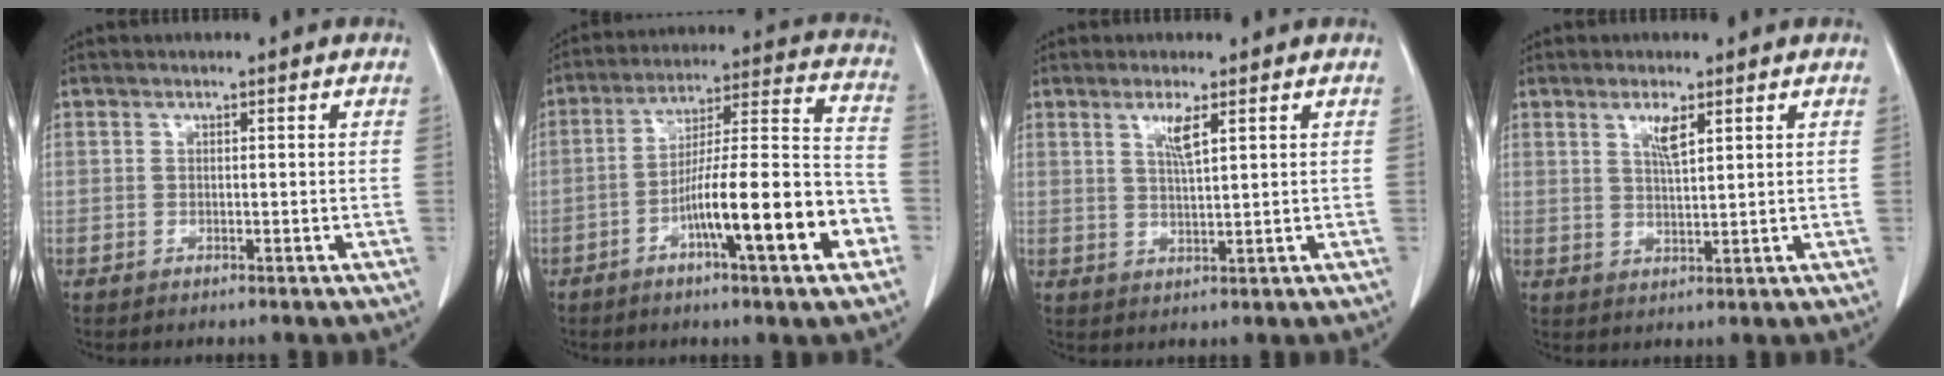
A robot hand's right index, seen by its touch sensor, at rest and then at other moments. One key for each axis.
{"total": 16.5, "fx": -6.5, "fy": 1.5, "fz": 15.1, "tx": -0.238, "ty": 0.012, "tz": -0.100}
{"total": 3.4, "fx": 1.7, "fy": 0.1, "fz": 2.9, "tx": -0.059, "ty": -0.003, "tz": 0.034}
{"total": 3.4, "fx": 1.8, "fy": 0.5, "fz": 2.8, "tx": -0.055, "ty": -0.002, "tz": 0.035}